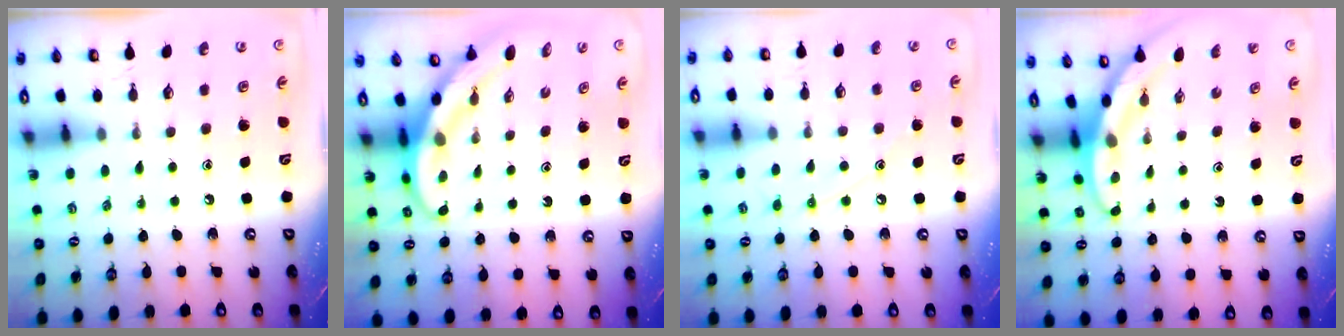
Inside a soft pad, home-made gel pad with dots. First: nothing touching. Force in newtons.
{"total": 3.8, "press": 3.7, "slide": 0.7}
{"total": 7.8, "press": 7.8, "slide": 0.8}
{"total": 3.4, "press": 3.4, "slide": 0.1}